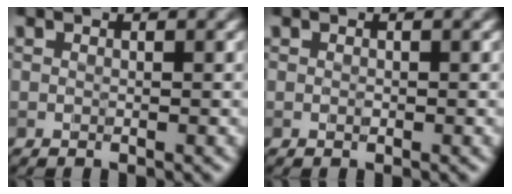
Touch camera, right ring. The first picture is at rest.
{"total": 0.0}